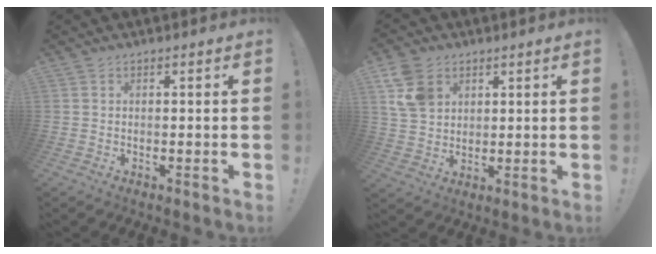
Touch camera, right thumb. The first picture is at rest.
{"total": 10.5, "force": [4.7, 7.8, 5.2], "torque": [-0.106, -0.010, 0.097]}